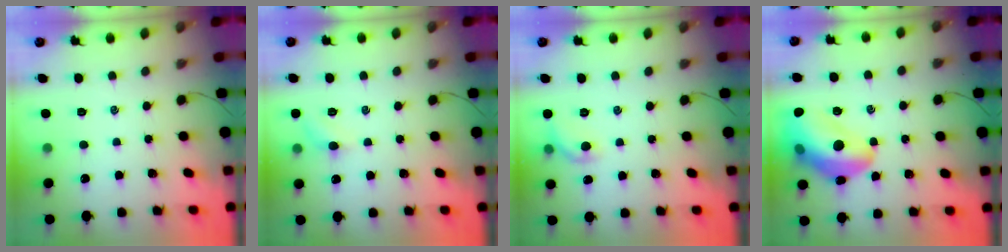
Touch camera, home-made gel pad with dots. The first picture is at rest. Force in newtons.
{"total": 5.1, "press": 4.9, "slide": 1.4}
{"total": 5.9, "press": 5.8, "slide": 1.3}
{"total": 19.1, "press": 18.9, "slide": 2.7}